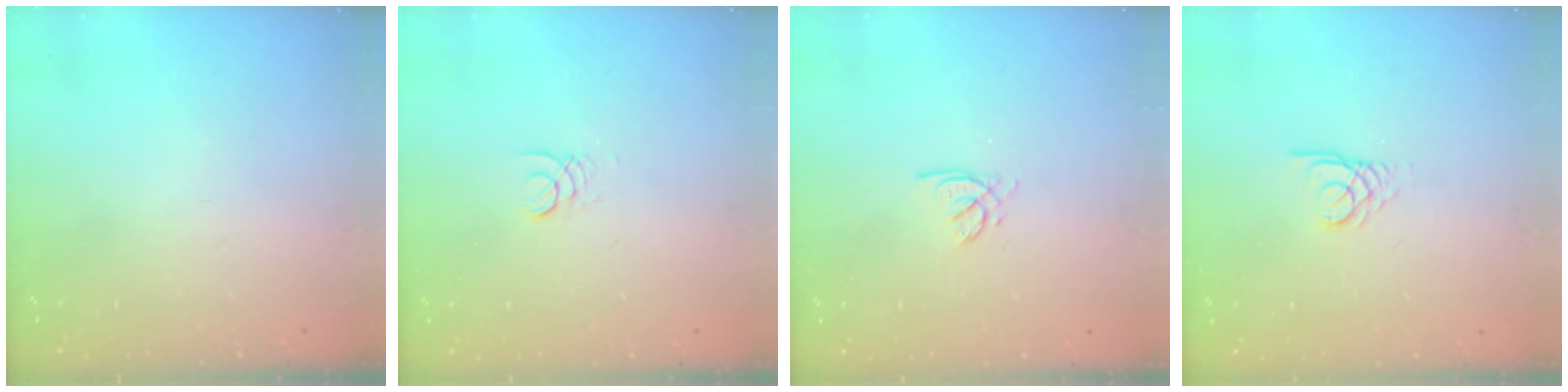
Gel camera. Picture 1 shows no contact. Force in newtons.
{"total": 1.3, "press": 1.3, "slide": 0.1}
{"total": 2.2, "press": 2.2, "slide": 0.2}
{"total": 2.5, "press": 2.5, "slide": 0.2}